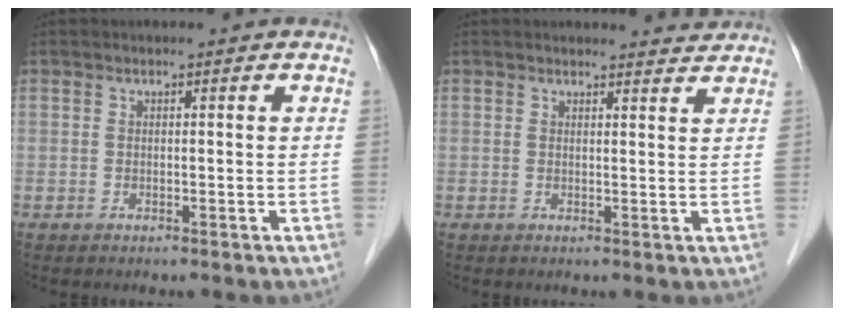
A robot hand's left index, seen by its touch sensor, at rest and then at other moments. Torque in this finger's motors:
{"motor_torque": [0.12, -0.19, 0.00, 0.01]}